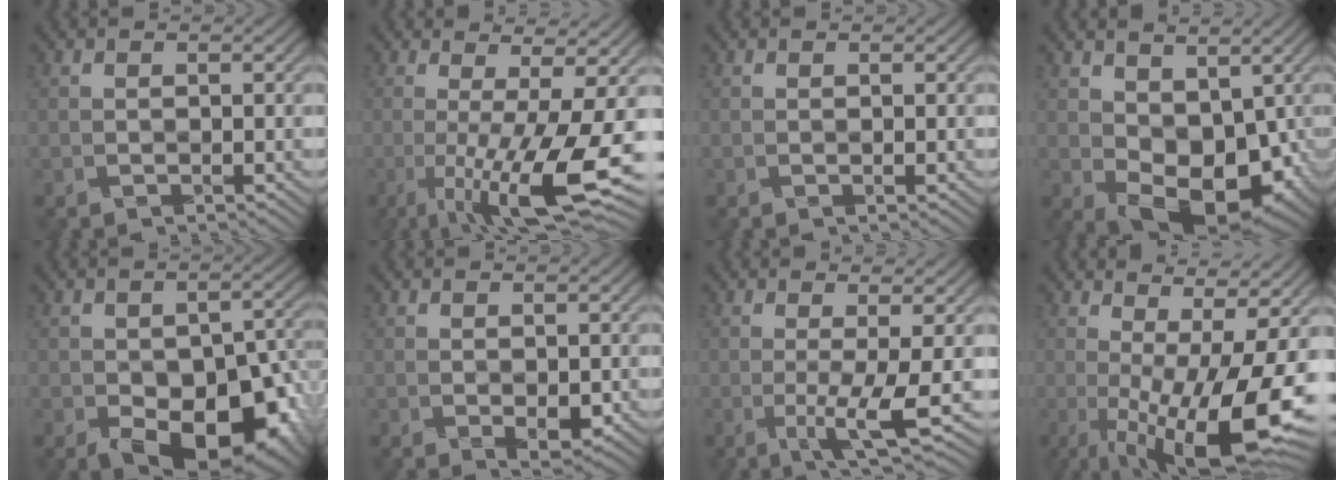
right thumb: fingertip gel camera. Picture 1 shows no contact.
{"total": 11.9, "force": [-2.4, 2.1, 11.5], "torque": [-0.177, 0.003, -0.035]}
{"total": 0.0}
{"total": 9.1, "force": [0.3, 5.9, 6.8], "torque": [-0.124, -0.016, 0.008]}
{"total": 13.2, "force": [-5.6, 7.4, 9.4], "torque": [-0.118, -0.033, -0.080]}
{"total": 2.1, "force": [-0.5, 1.0, 1.8], "torque": [-0.034, -0.008, -0.006]}
{"total": 4.8, "force": [-1.0, 0.1, 4.7], "torque": [-0.086, -0.001, -0.023]}
{"total": 16.4, "force": [-2.2, 4.8, 15.6], "torque": [-0.214, -0.007, -0.032]}